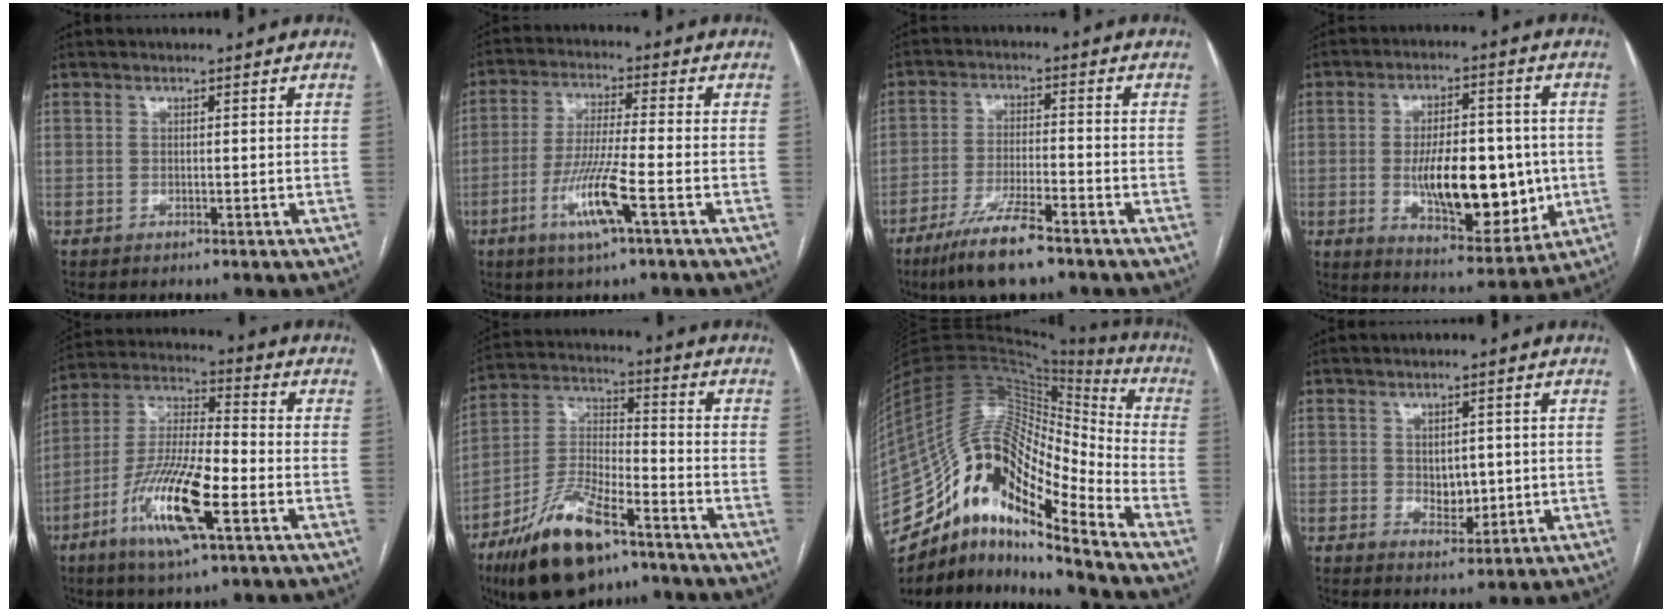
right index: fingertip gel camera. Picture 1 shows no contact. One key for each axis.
{"total": 9.5, "fx": -4.0, "fy": 0.1, "fz": 8.7, "tx": -0.174, "ty": -0.011, "tz": -0.076}
{"total": 9.4, "fx": -6.6, "fy": 1.2, "fz": 6.6, "tx": -0.127, "ty": -0.021, "tz": -0.116}
{"total": 15.7, "fx": -1.5, "fy": 6.6, "fz": 14.1, "tx": -0.220, "ty": 0.002, "tz": -0.014}
{"total": 14.1, "fx": -5.8, "fy": 2.9, "fz": 12.5, "tx": -0.251, "ty": -0.010, "tz": -0.105}
{"total": 16.0, "fx": -10.5, "fy": 5.1, "fz": 11.0, "tx": -0.224, "ty": -0.007, "tz": -0.185}
{"total": 22.9, "fx": -15.5, "fy": 5.9, "fz": 15.8, "tx": -0.314, "ty": 0.043, "tz": -0.273}
{"total": 4.1, "fx": 0.3, "fy": 2.7, "fz": 3.1, "tx": -0.043, "ty": -0.003, "tz": 0.014}